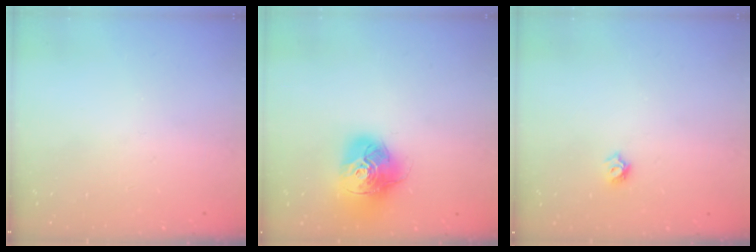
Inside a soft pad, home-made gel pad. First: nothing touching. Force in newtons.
{"total": 16.4, "press": 16.4, "slide": 1.7}
{"total": 4.8, "press": 4.8, "slide": 0.6}